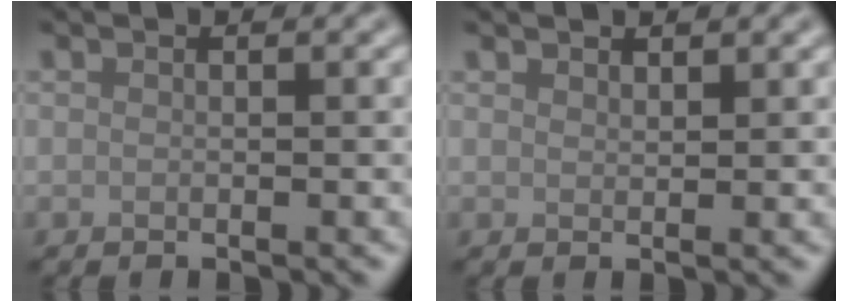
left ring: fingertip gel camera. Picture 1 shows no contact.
{"total": 1.0, "force": [1.0, 0.1, 0.1], "torque": [0.000, 0.000, 0.018]}